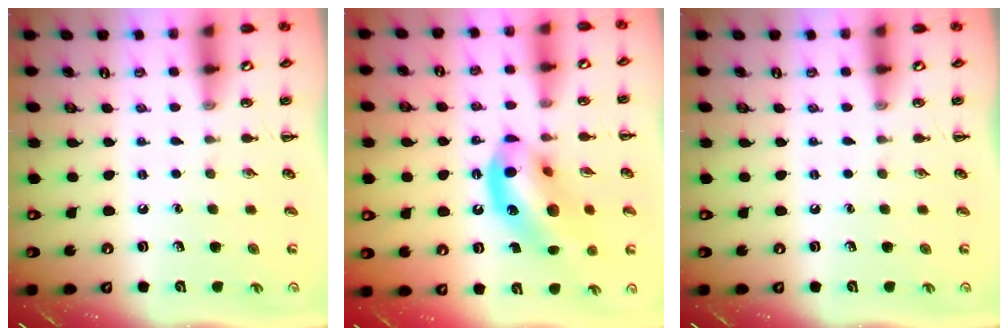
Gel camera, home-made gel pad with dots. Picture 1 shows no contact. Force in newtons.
{"total": 15.5, "press": 15.1, "slide": 3.4}
{"total": 0.0}